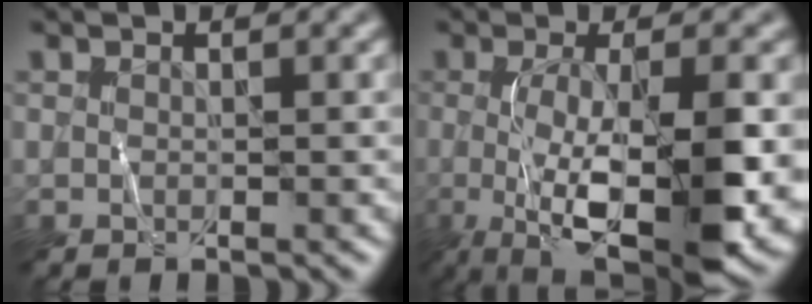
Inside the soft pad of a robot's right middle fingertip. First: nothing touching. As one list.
[{"total": 12.3, "force": [-2.7, 4.1, 11.3], "torque": [-0.197, -0.027, -0.033]}]